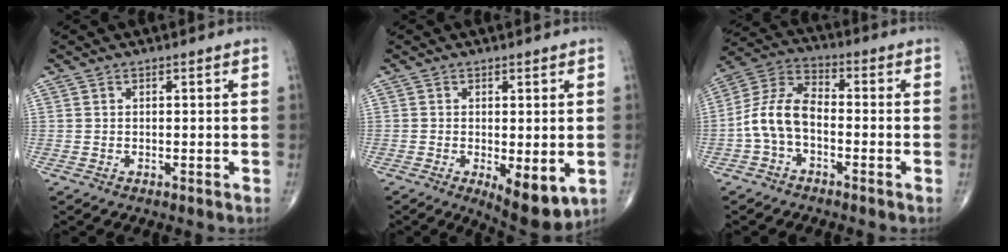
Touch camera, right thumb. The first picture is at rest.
{"total": 8.1, "force": [-2.0, 3.2, 7.2], "torque": [-0.099, -0.020, -0.023]}
{"total": 9.5, "force": [-2.4, 5.7, 7.2], "torque": [-0.141, 0.038, -0.058]}